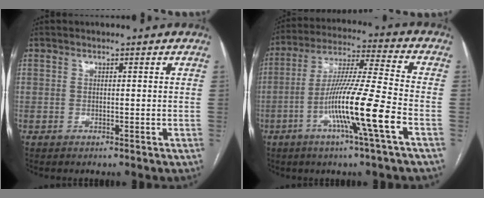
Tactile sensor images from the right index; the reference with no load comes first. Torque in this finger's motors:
{"motor_torque": [1.87, -0.28, 0.72, 0.21]}